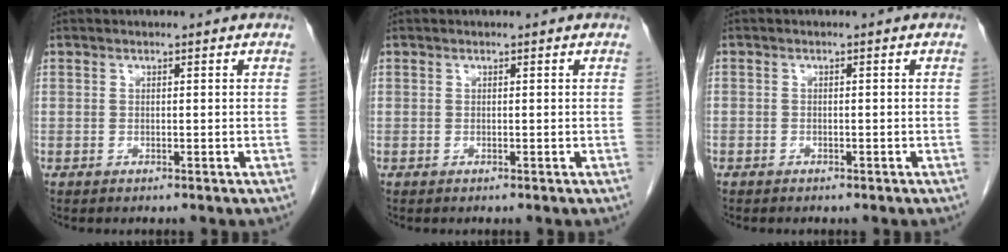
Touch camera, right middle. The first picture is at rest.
{"total": 0.0}
{"total": 0.7, "force": [-0.5, 0.5, 0.0], "torque": [-0.005, 0.003, -0.011]}